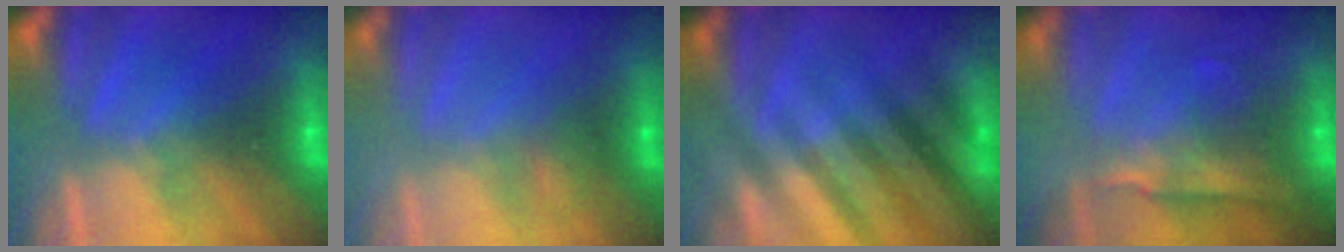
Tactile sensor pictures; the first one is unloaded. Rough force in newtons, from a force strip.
{"total": 2.1}
{"total": 2.7}
{"total": 7.6}